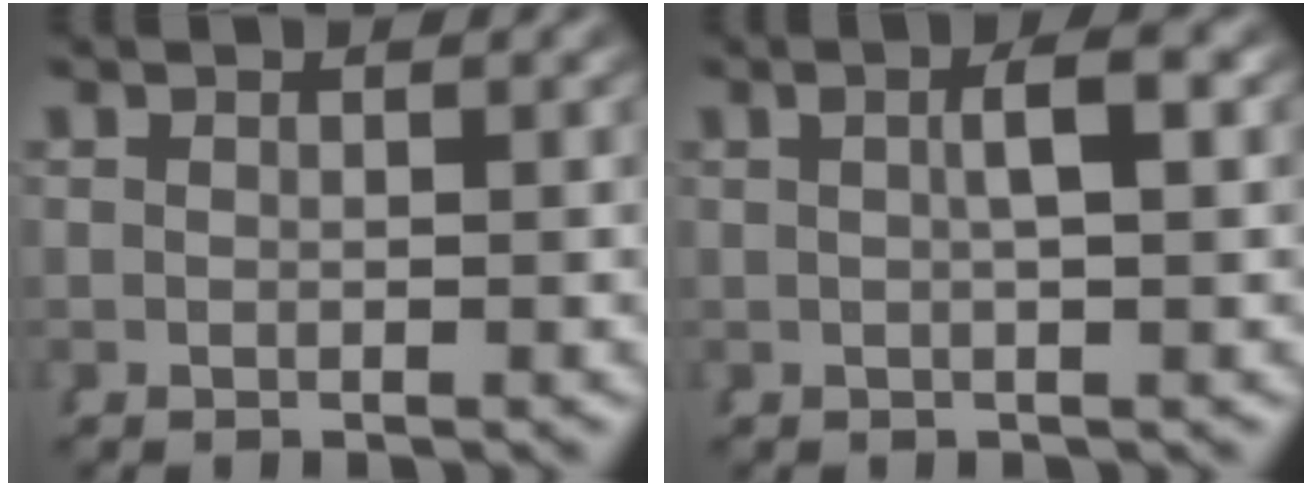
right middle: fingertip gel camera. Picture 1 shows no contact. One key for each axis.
{"total": 2.6, "fx": 0.5, "fy": -0.1, "fz": 2.6, "tx": -0.033, "ty": 0.006, "tz": 0.008}